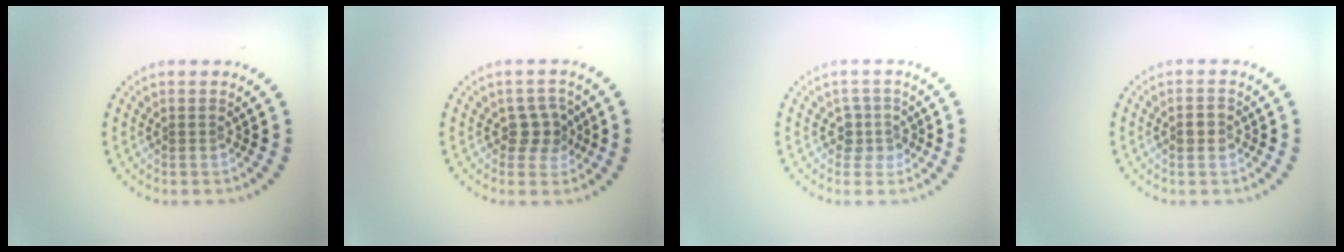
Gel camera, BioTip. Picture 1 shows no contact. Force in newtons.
{"total": 2.4, "press": 2.2, "slide": 1.0}
{"total": 1.9, "press": 1.6, "slide": 1.1}
{"total": 1.0, "press": 1.0, "slide": 0.0}